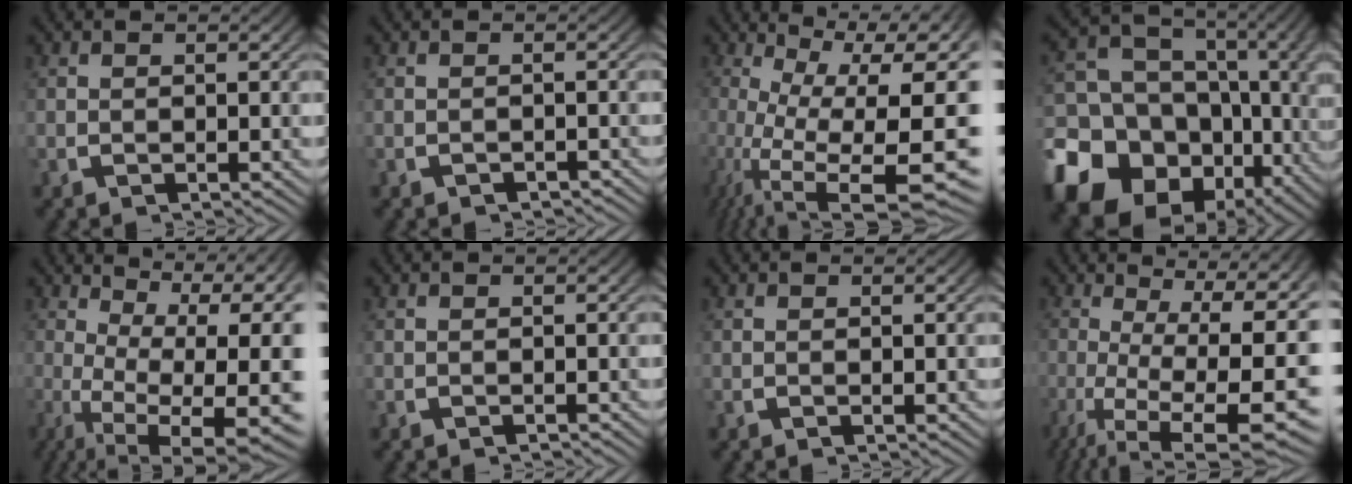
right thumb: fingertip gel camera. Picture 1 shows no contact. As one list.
[{"total": 2.1, "force": [-2.0, 0.4, 0.2], "torque": [-0.004, 0.000, -0.028]}, {"total": 16.0, "force": [-0.3, 10.0, 12.5], "torque": [-0.225, -0.049, 0.015]}, {"total": 22.0, "force": [-7.5, 17.2, 11.4], "torque": [-0.230, -0.090, -0.113]}, {"total": 14.6, "force": [-1.0, 8.7, 11.6], "torque": [-0.189, -0.057, 0.006]}, {"total": 0.7, "force": [-0.7, 0.1, 0.1], "torque": [-0.004, 0.000, -0.009]}, {"total": 0.0}, {"total": 14.2, "force": [-2.4, 8.4, 11.2], "torque": [-0.185, -0.057, -0.013]}]